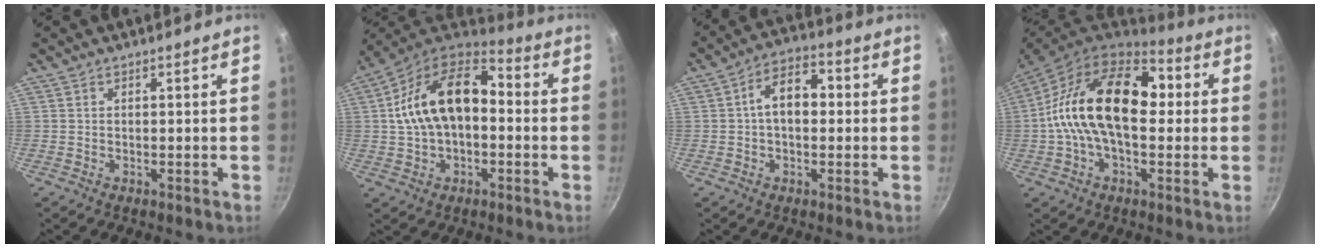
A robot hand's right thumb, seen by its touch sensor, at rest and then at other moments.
{"total": 18.5, "force": [0.8, 11.2, 14.7], "torque": [-0.237, 0.044, 0.006]}
{"total": 8.6, "force": [0.5, 5.3, 6.8], "torque": [-0.096, 0.028, -0.001]}
{"total": 22.2, "force": [1.5, 12.5, 18.3], "torque": [-0.320, 0.040, 0.015]}